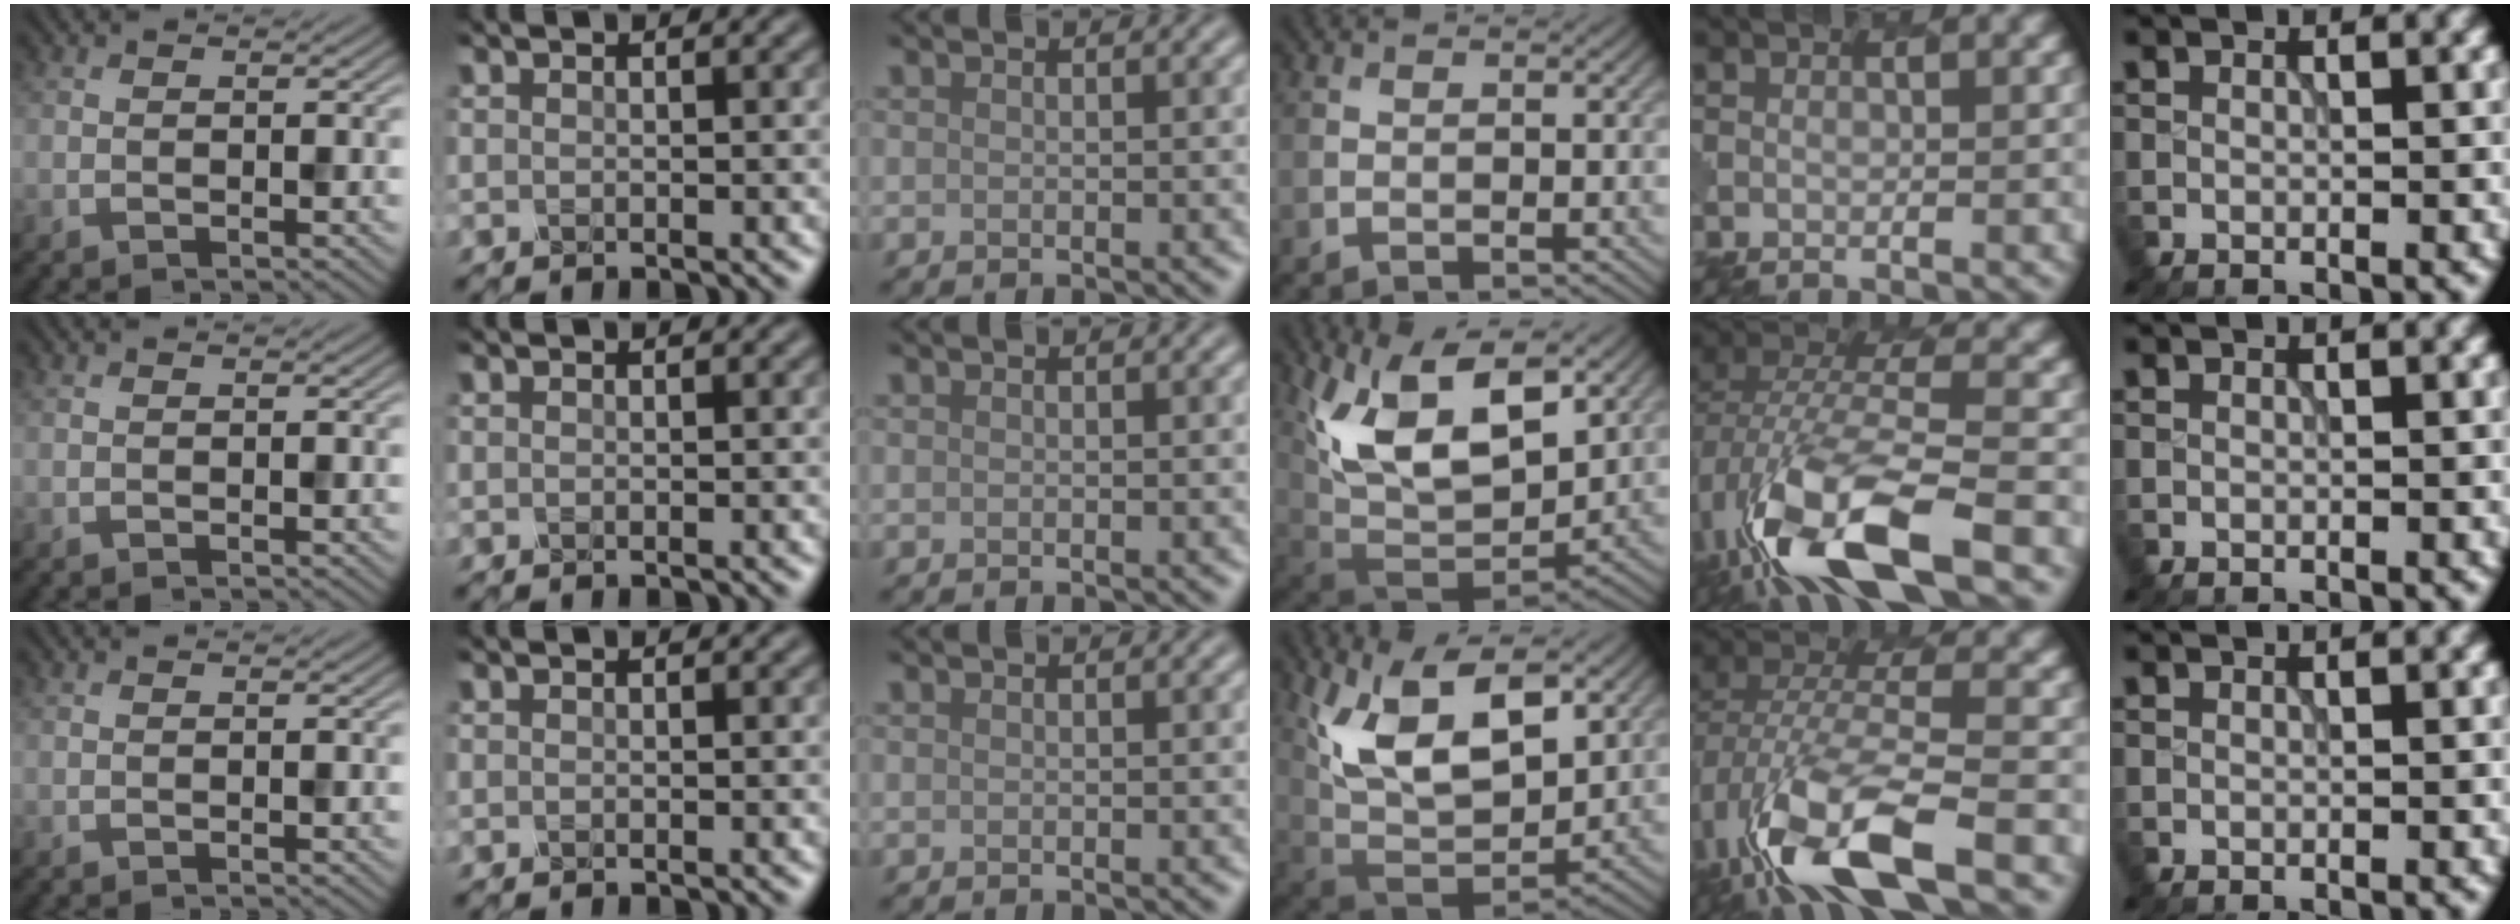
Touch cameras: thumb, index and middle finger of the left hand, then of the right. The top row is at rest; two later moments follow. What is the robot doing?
{"motion": "insert", "object": "pen bag"}